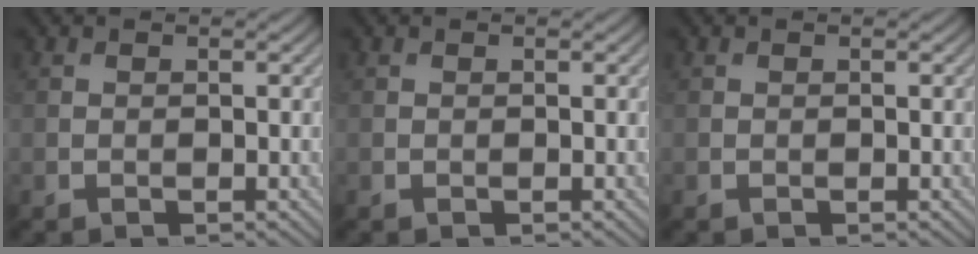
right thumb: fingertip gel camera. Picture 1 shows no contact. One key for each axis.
{"total": 0.0}
{"total": 0.0}